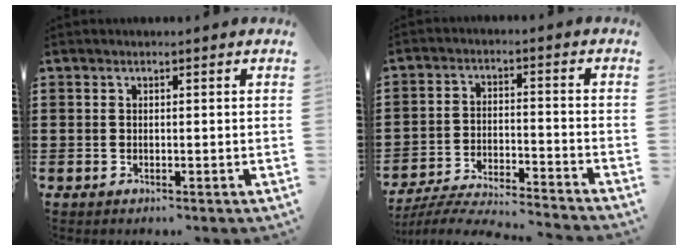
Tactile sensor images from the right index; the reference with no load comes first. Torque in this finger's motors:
{"motor_torque": [-0.48, 0.49, 0.03, 0.00]}